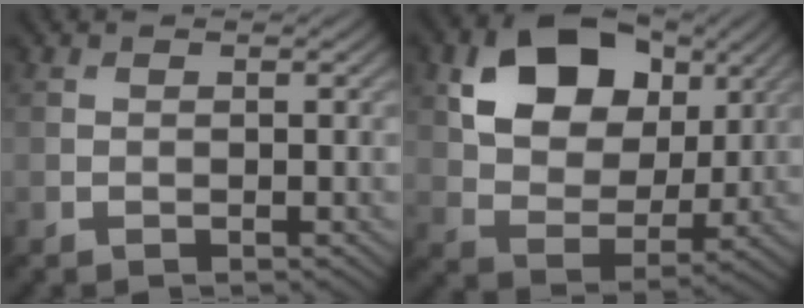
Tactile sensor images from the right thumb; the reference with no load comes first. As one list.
[{"total": 12.9, "force": [5.0, 8.6, 8.1], "torque": [-0.155, 0.007, 0.081]}]